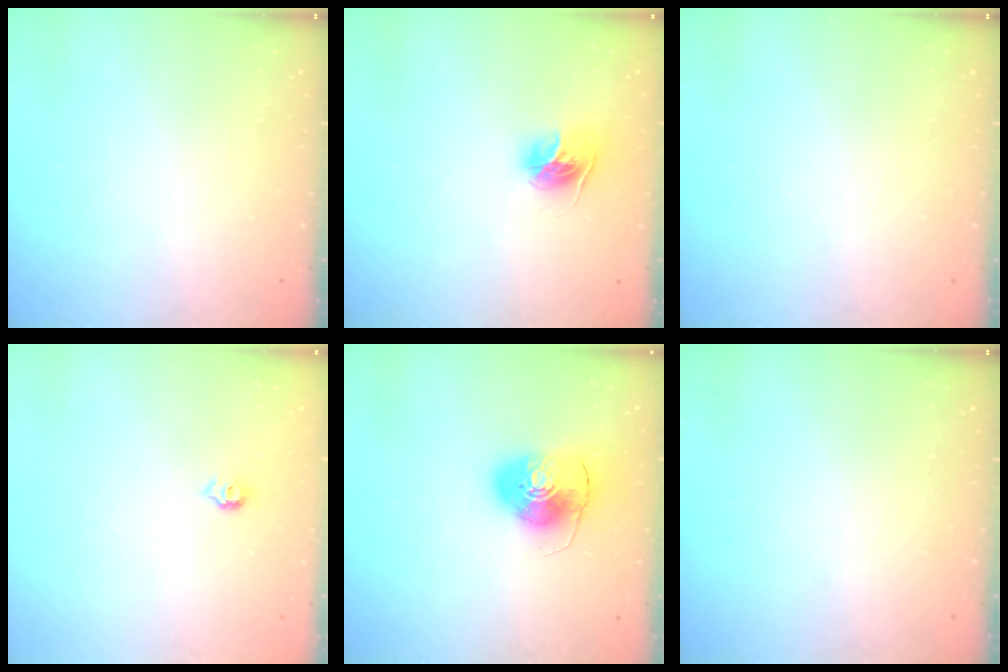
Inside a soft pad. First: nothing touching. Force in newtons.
{"total": 11.1, "press": 11.1, "slide": 0.9}
{"total": 0.0}
{"total": 5.3, "press": 5.2, "slide": 0.8}
{"total": 8.9, "press": 8.7, "slide": 1.5}
{"total": 0.0}